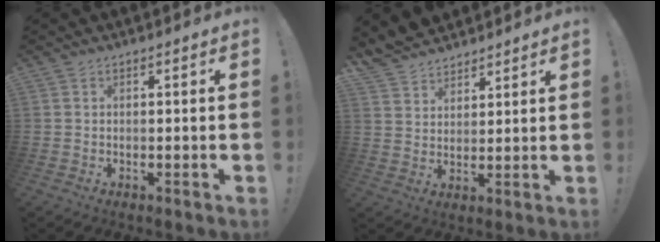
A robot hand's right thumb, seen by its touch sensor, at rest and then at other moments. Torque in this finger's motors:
{"motor_torque": [0.23, 1.99, 0.17, 0.17, 0.04]}